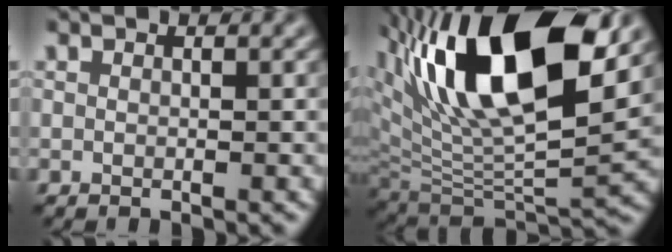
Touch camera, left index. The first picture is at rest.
{"total": 15.2, "force": [7.3, 6.1, 11.9], "torque": [-0.203, 0.008, 0.126]}